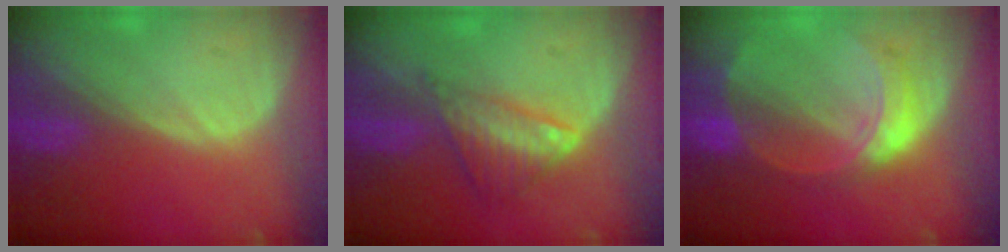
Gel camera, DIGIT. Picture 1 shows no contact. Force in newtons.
{"total": 6.0, "press": 5.2, "slide": 3.0}
{"total": 7.6, "press": 6.6, "slide": 3.7}